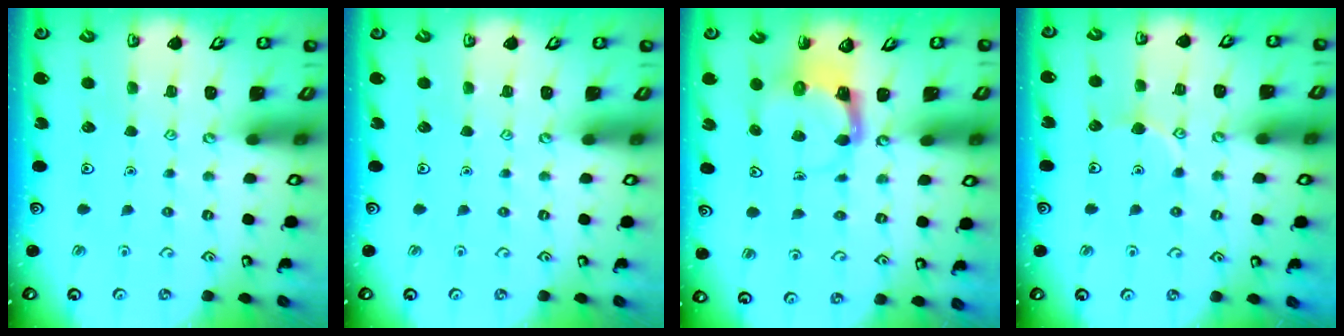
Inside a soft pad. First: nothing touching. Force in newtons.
{"total": 0.0}
{"total": 3.7, "press": 3.7, "slide": 0.4}
{"total": 4.7, "press": 4.6, "slide": 0.7}